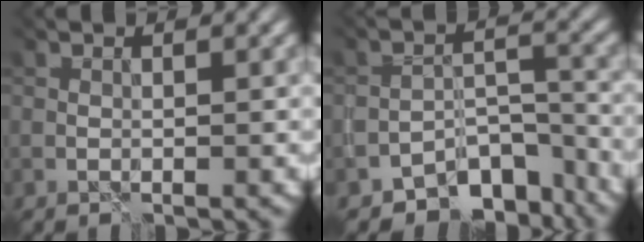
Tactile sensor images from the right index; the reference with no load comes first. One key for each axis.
{"total": 5.6, "fx": -5.1, "fy": 2.0, "fz": 1.1, "tx": 0.002, "ty": -0.007, "tz": -0.087}